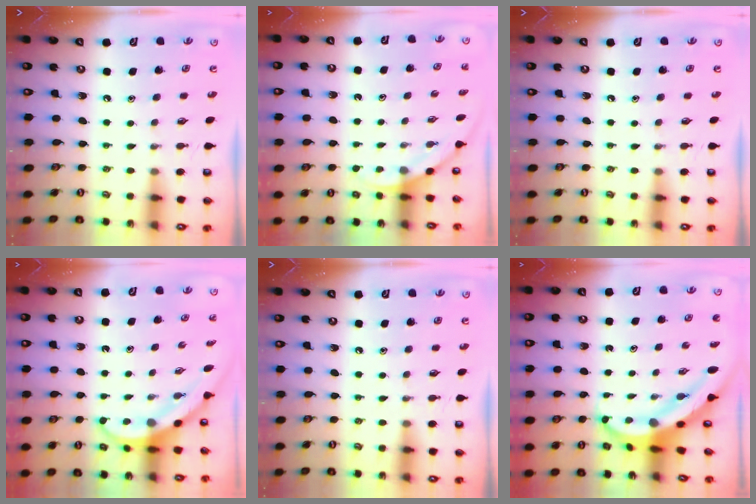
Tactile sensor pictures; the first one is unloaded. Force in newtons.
{"total": 3.2, "press": 3.2, "slide": 0.2}
{"total": 0.0}
{"total": 3.6, "press": 3.6, "slide": 0.1}
{"total": 0.0}
{"total": 6.6, "press": 6.6, "slide": 0.9}